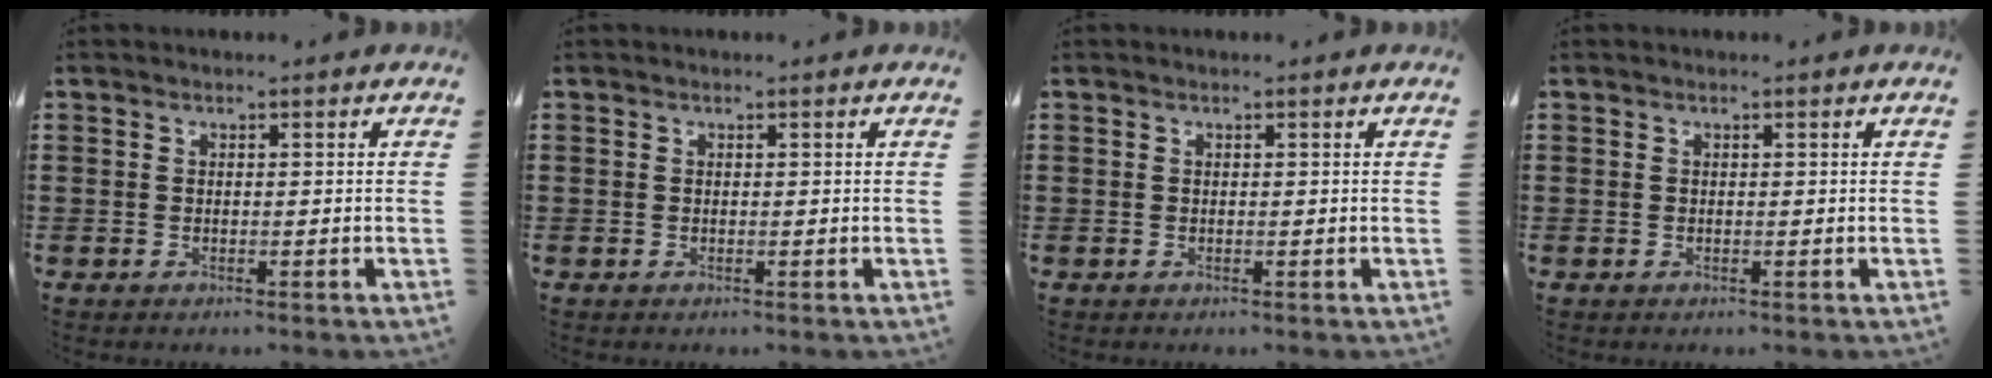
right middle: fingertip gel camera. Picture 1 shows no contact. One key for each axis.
{"total": 0.0}
{"total": 0.0}
{"total": 0.0}